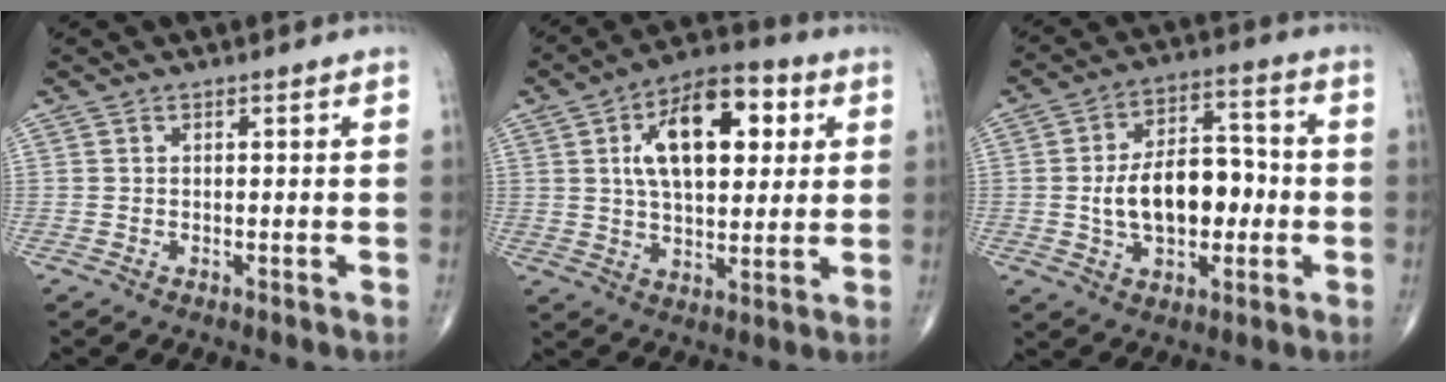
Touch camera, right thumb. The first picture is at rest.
{"total": 17.6, "force": [4.9, 9.3, 14.1], "torque": [-0.194, 0.005, 0.077]}
{"total": 14.3, "force": [-1.4, 8.6, 11.4], "torque": [-0.164, 0.031, -0.021]}